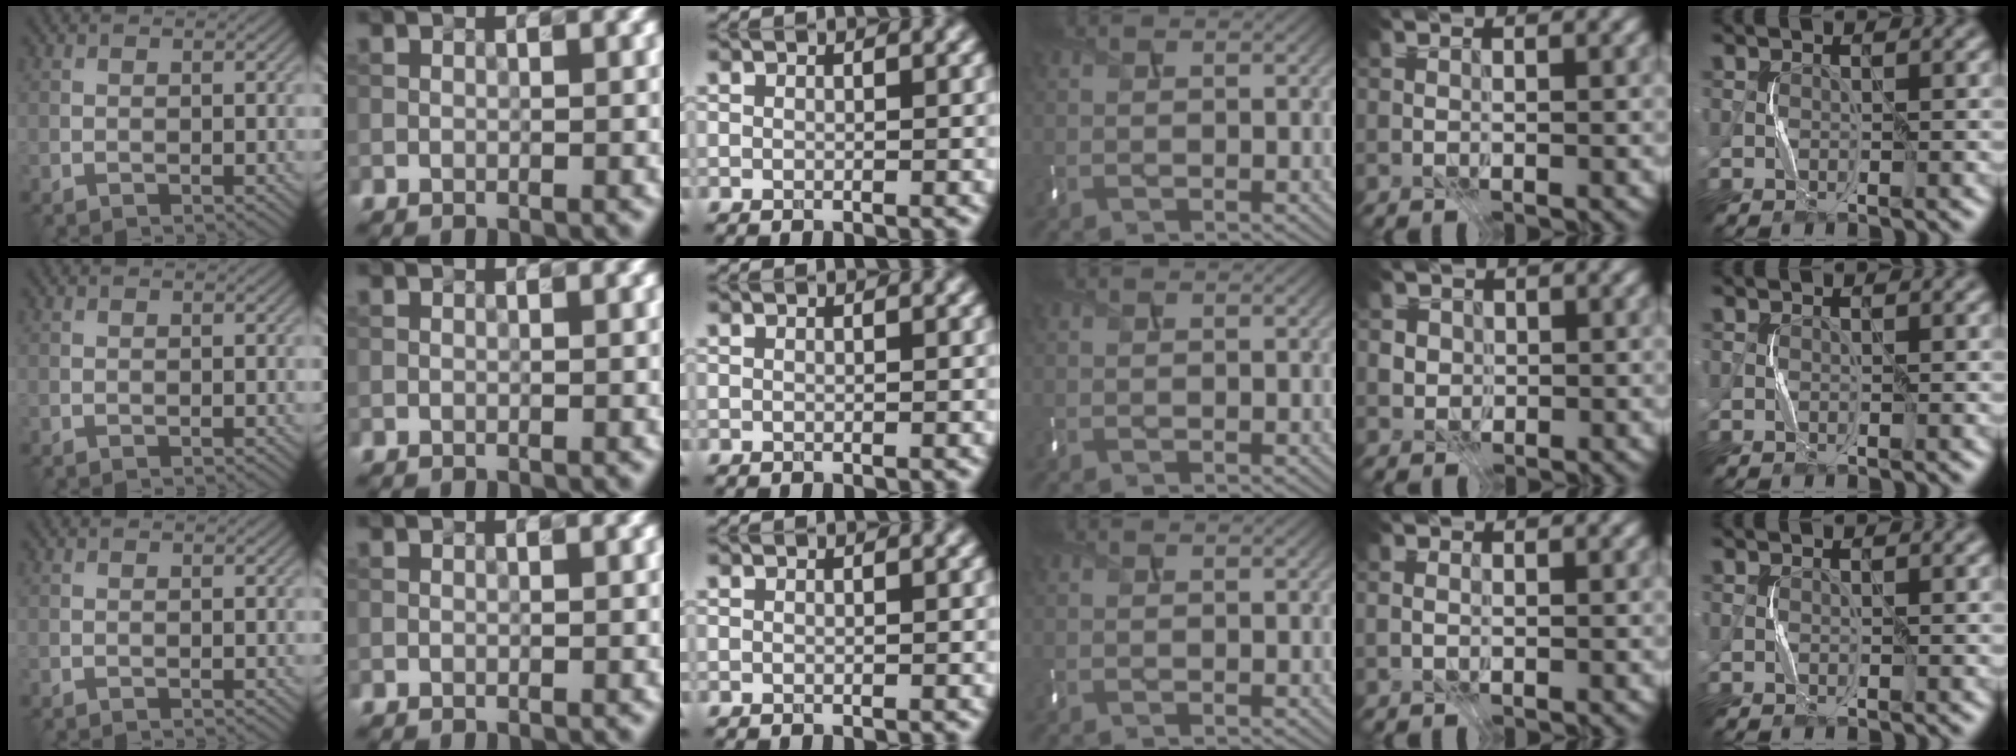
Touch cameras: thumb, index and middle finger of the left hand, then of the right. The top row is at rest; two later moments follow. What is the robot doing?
{"motion": "press", "object": "keyboard"}